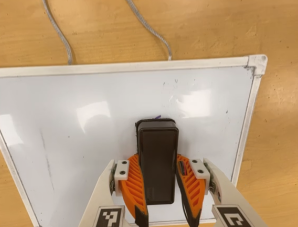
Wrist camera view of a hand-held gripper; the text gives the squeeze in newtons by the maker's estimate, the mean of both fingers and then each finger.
{"total": 14.7, "left": 14.4, "right": 15.0}